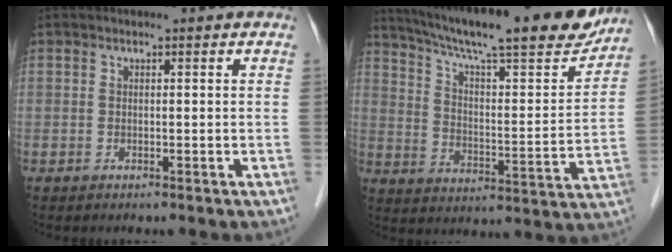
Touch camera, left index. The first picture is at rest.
{"total": 24.4, "force": [20.9, 2.8, 12.4], "torque": [-0.205, -0.020, 0.295]}